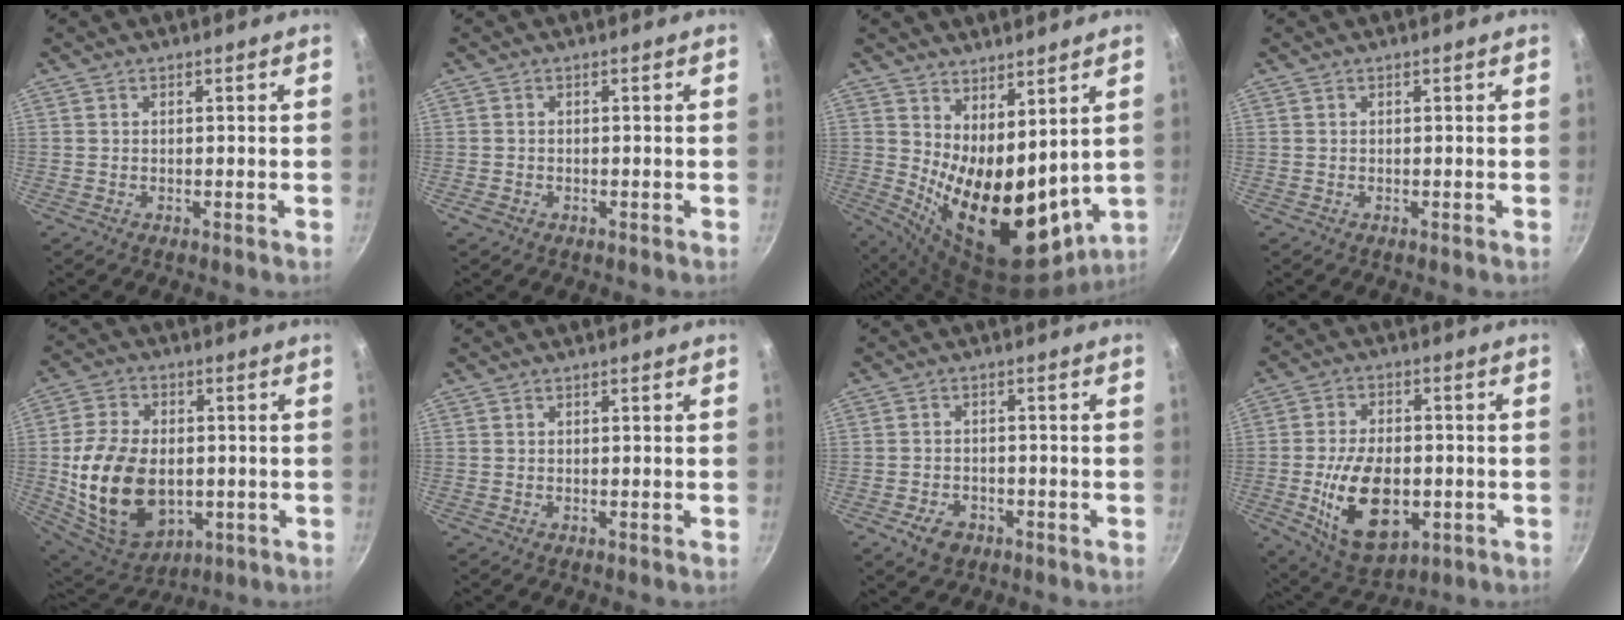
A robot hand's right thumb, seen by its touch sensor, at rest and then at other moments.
{"total": 1.2, "force": [-0.6, 0.9, 0.6], "torque": [-0.013, 0.000, -0.010]}
{"total": 17.0, "force": [3.9, 8.3, 14.3], "torque": [-0.186, -0.048, 0.090]}
{"total": 0.0}
{"total": 19.2, "force": [-1.9, 13.0, 14.0], "torque": [-0.249, -0.001, -0.015]}
{"total": 0.0}
{"total": 4.7, "force": [-2.6, 3.3, 2.2], "torque": [-0.036, 0.020, -0.036]}
{"total": 16.0, "force": [-3.4, 9.4, 12.5], "torque": [-0.200, 0.006, -0.043]}